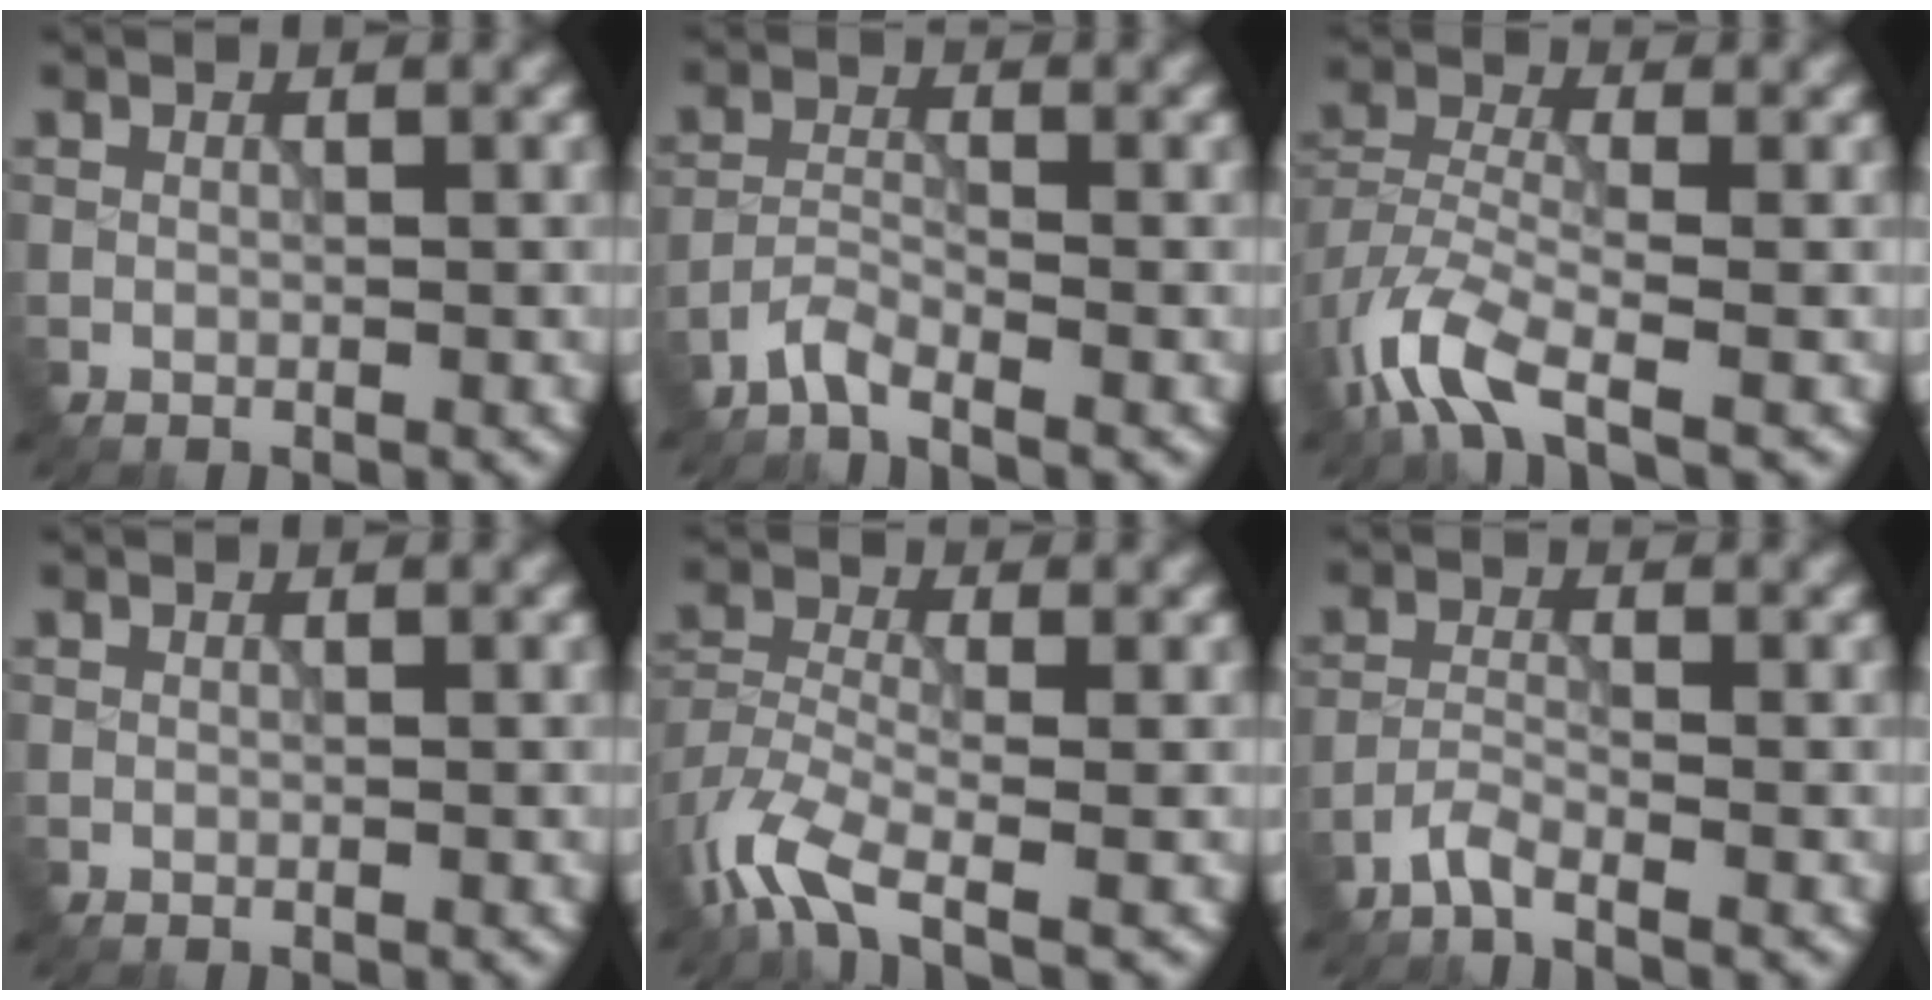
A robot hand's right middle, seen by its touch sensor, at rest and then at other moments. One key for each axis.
{"total": 2.4, "fx": -2.2, "fy": 0.2, "fz": 1.0, "tx": -0.020, "ty": 0.000, "tz": -0.052}
{"total": 6.4, "fx": -4.2, "fy": 2.3, "fz": 4.2, "tx": -0.092, "ty": -0.008, "tz": -0.097}
{"total": 0.0}
{"total": 6.2, "fx": -4.3, "fy": 2.2, "fz": 4.0, "tx": -0.087, "ty": -0.011, "tz": -0.098}
{"total": 2.1, "fx": -1.9, "fy": 0.1, "fz": 1.0, "tx": -0.022, "ty": -0.002, "tz": -0.046}